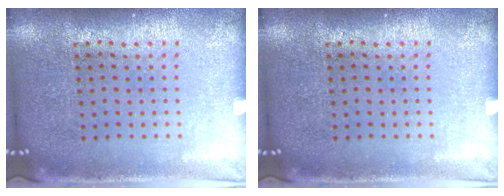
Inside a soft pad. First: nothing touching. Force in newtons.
{"total": 0.0}